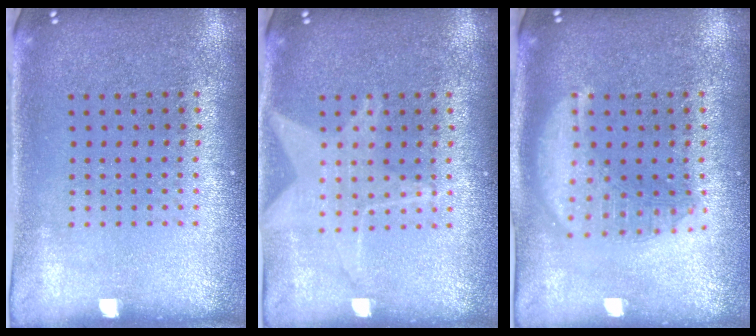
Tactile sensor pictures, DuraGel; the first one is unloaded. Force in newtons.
{"total": 2.3, "press": 2.3, "slide": 0.3}
{"total": 2.8, "press": 2.8, "slide": 0.3}